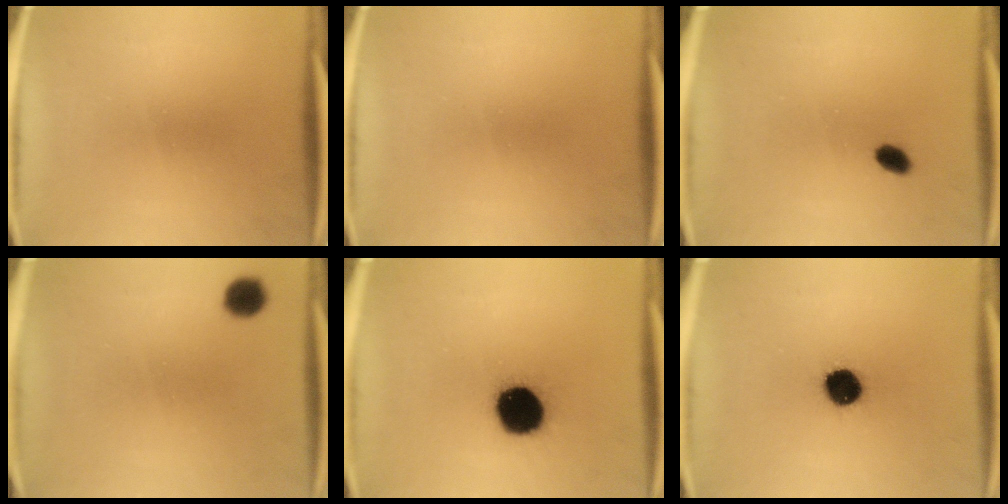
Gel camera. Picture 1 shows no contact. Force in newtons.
{"total": 0.0}
{"total": 2.4}
{"total": 4.2}
{"total": 16.0}
{"total": 9.2}